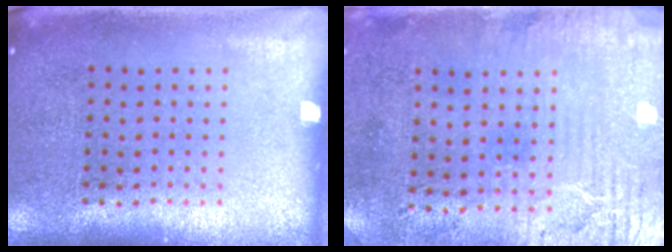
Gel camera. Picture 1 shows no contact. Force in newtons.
{"total": 3.3, "press": 2.7, "slide": 1.9}